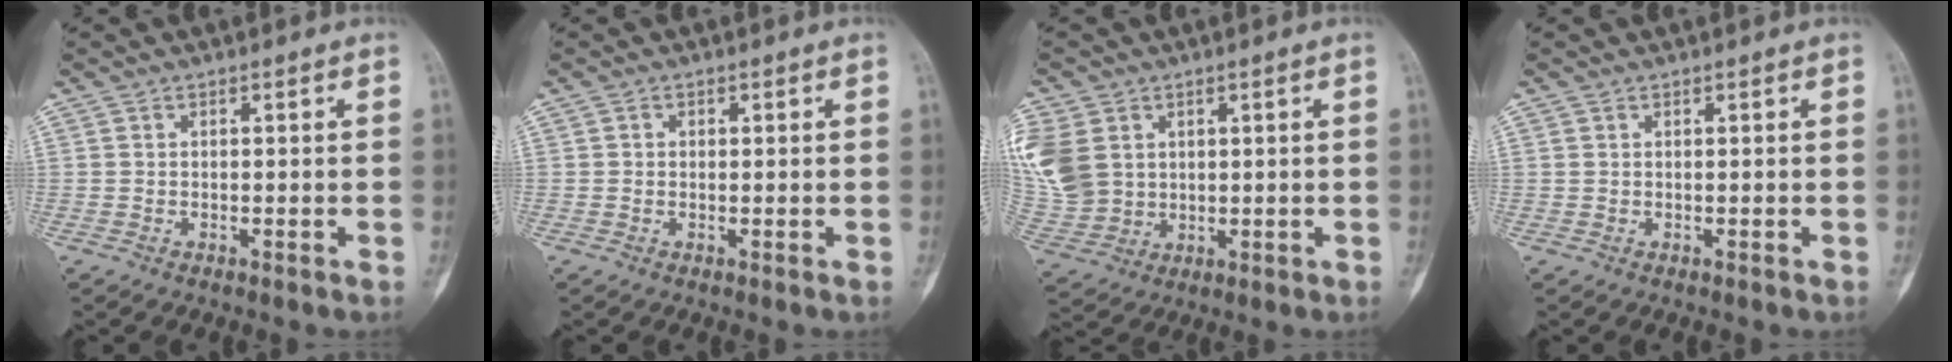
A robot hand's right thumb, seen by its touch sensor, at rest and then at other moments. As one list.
[{"total": 0.7, "force": [0.1, 0.6, 0.3], "torque": [0.000, 0.002, -0.001]}, {"total": 16.3, "force": [4.0, 13.2, 8.7], "torque": [-0.224, 0.012, 0.099]}, {"total": 0.0}]